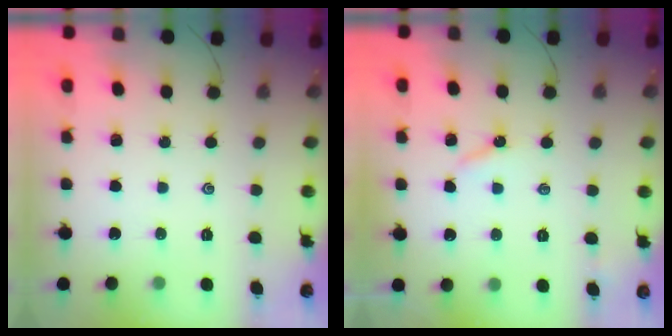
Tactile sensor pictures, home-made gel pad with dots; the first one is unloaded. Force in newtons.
{"total": 3.0, "press": 3.0, "slide": 0.4}